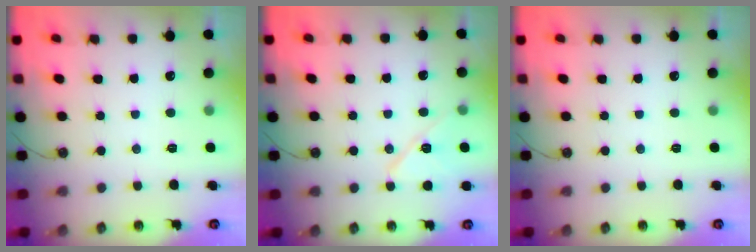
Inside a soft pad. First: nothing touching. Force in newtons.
{"total": 10.0, "press": 10.0, "slide": 0.4}
{"total": 0.0}